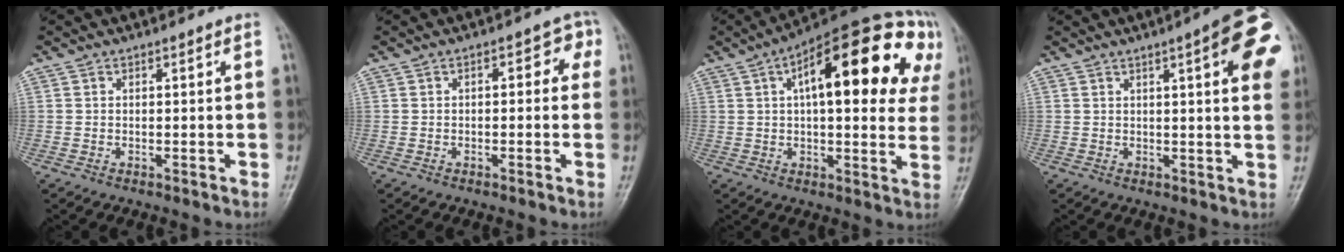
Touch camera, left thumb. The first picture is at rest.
{"total": 4.1, "force": [0.6, 2.4, 3.2], "torque": [-0.012, 0.016, -0.004]}
{"total": 26.1, "force": [8.9, 10.8, 22.0], "torque": [-0.274, 0.029, 0.111]}
{"total": 12.1, "force": [4.0, 2.4, 11.2], "torque": [-0.115, -0.003, 0.040]}